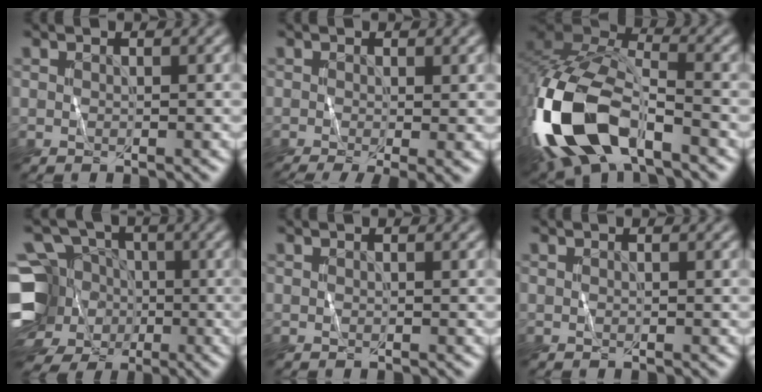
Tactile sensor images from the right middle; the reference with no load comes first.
{"total": 4.5, "force": [-1.6, 1.2, 4.0], "torque": [-0.059, -0.015, -0.020]}
{"total": 13.7, "force": [-6.2, 6.9, 10.2], "torque": [-0.228, -0.012, -0.121]}
{"total": 13.7, "force": [-3.7, 11.7, 6.1], "torque": [-0.147, 0.002, -0.074]}
{"total": 0.0}
{"total": 0.0}